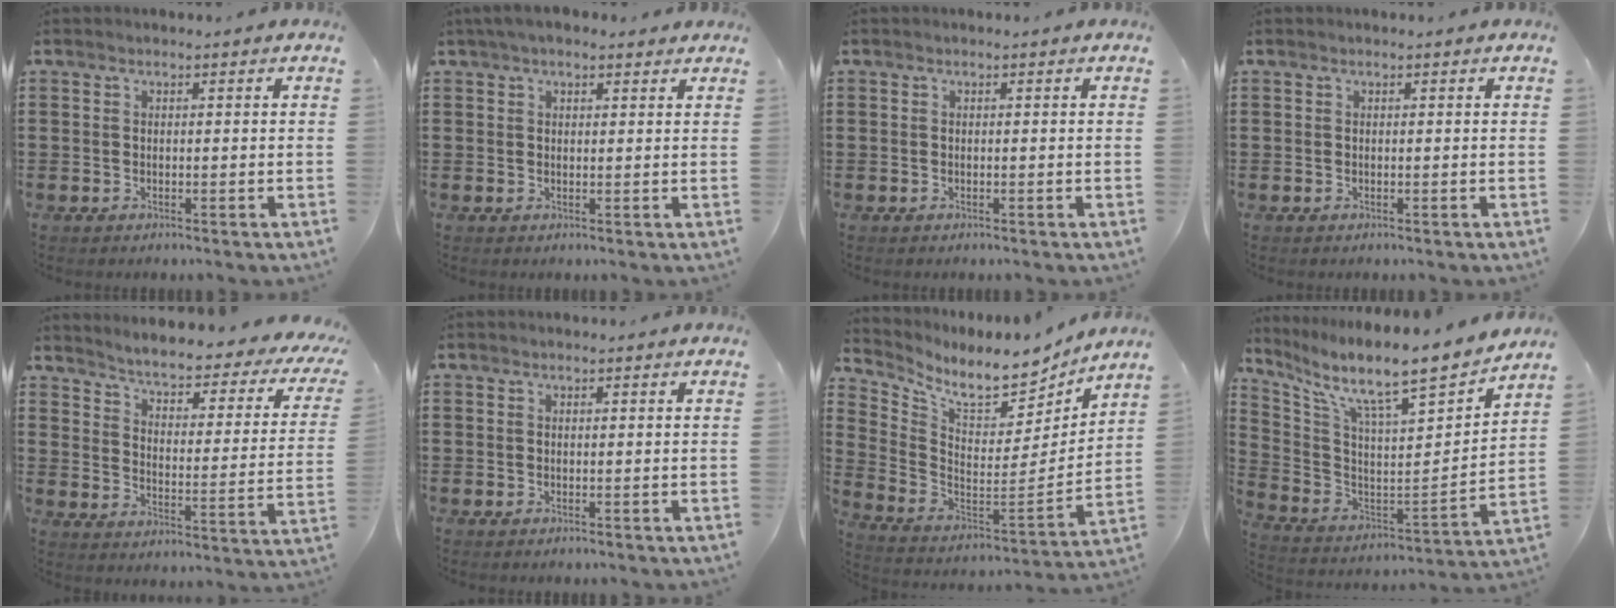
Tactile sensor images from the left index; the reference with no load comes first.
{"total": 2.9, "force": [2.2, 1.3, 1.3], "torque": [-0.031, 0.006, 0.041]}
{"total": 0.0}
{"total": 0.0}
{"total": 3.5, "force": [2.9, 0.0, 2.0], "torque": [-0.056, -0.033, 0.037]}
{"total": 0.0}
{"total": 7.8, "force": [6.8, 2.3, 3.1], "torque": [-0.089, -0.058, 0.115]}
{"total": 9.4, "force": [7.9, 0.8, 5.0], "torque": [-0.118, -0.075, 0.121]}